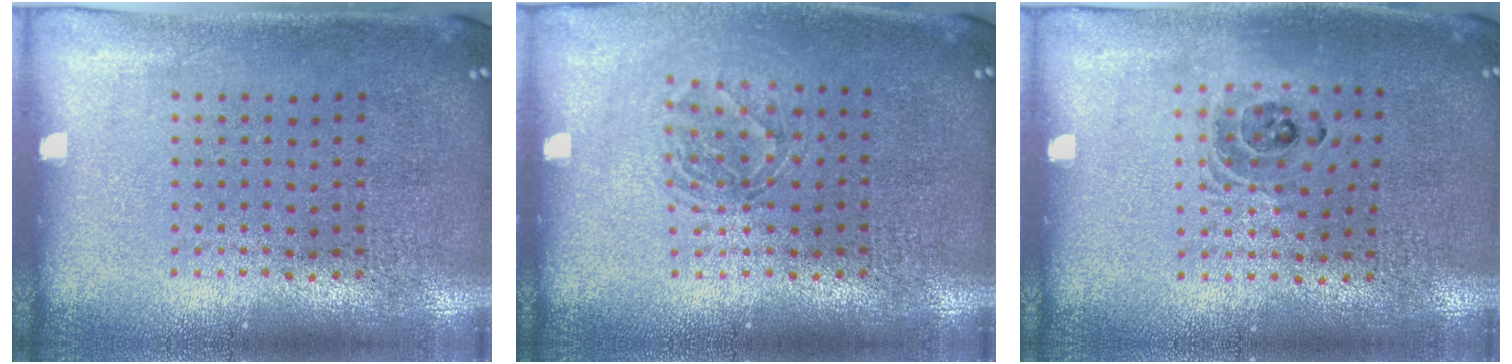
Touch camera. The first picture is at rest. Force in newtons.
{"total": 1.2, "press": 1.1, "slide": 0.6}
{"total": 1.2, "press": 1.1, "slide": 0.6}